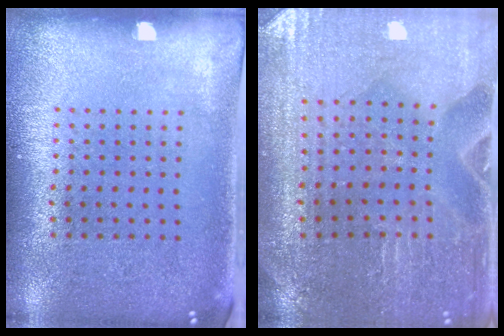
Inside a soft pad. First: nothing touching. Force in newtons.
{"total": 0.8, "press": 0.8, "slide": 0.1}